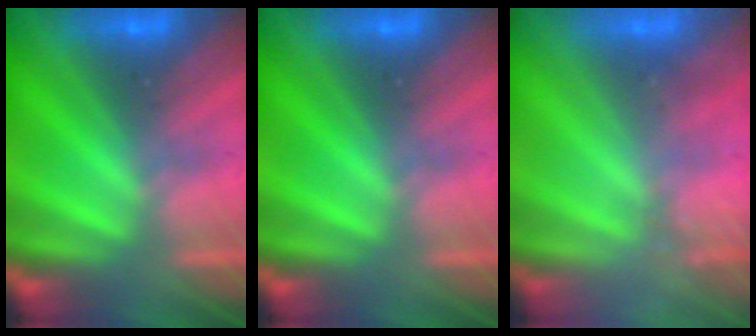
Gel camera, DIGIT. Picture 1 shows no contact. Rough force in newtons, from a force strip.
{"total": 0.0}
{"total": 2.6}